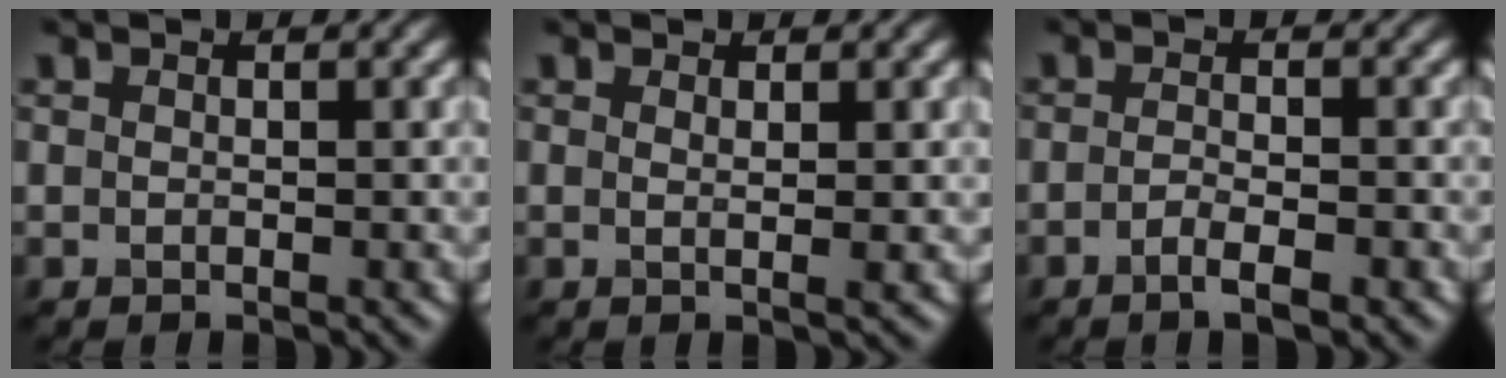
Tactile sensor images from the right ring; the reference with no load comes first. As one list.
[{"total": 1.1, "force": [0.3, 0.2, 1.0], "torque": [-0.012, -0.002, 0.002]}, {"total": 2.3, "force": [-1.2, 0.6, 1.9], "torque": [-0.035, 0.001, -0.024]}]